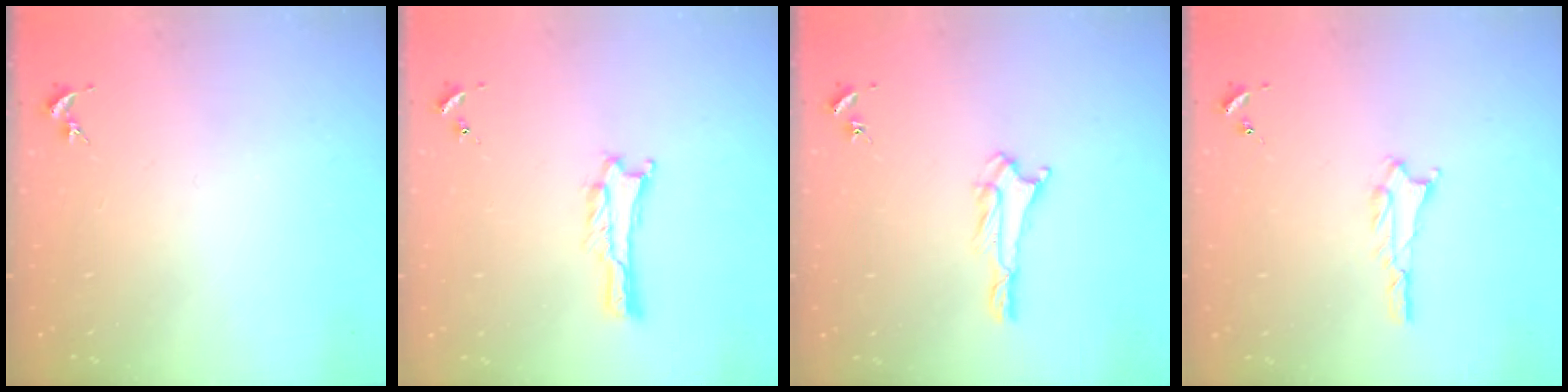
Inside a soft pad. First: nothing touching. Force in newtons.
{"total": 0.9, "press": 0.9, "slide": 0.1}
{"total": 1.7, "press": 1.7, "slide": 0.2}
{"total": 1.8, "press": 1.8, "slide": 0.2}